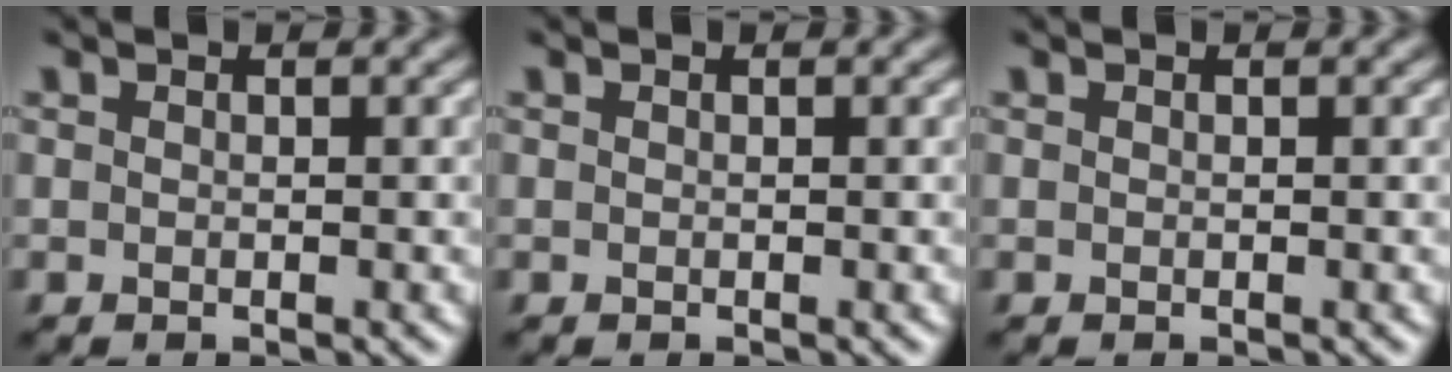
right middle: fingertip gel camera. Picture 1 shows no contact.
{"total": 0.0}
{"total": 0.0}